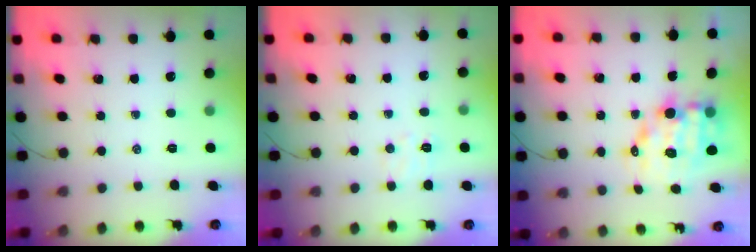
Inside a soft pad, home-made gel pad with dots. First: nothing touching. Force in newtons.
{"total": 5.8, "press": 5.8, "slide": 1.0}
{"total": 11.0, "press": 10.7, "slide": 2.6}